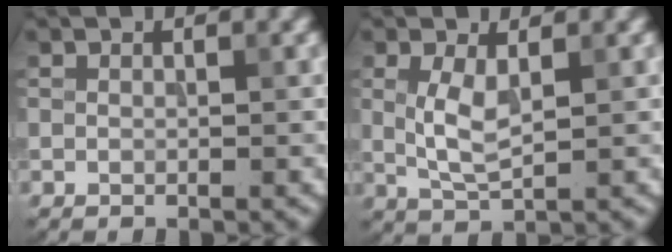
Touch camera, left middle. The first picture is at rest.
{"total": 3.0, "force": [0.5, 1.1, 2.8], "torque": [-0.066, -0.003, 0.013]}